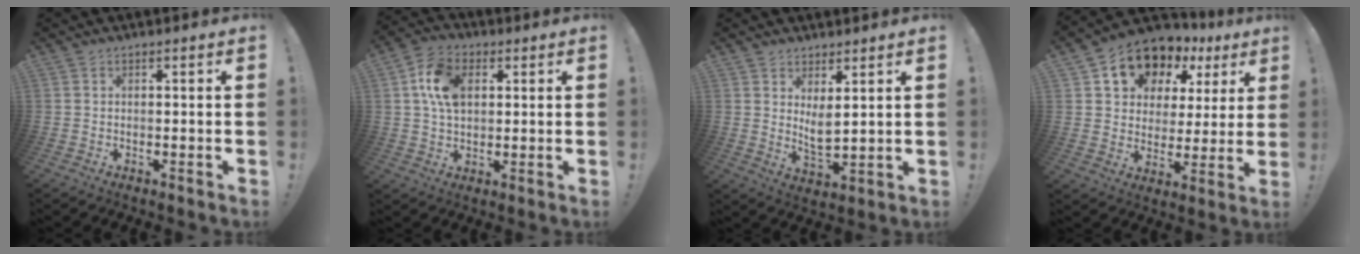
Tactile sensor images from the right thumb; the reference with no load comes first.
{"total": 11.5, "force": [2.6, 7.8, 7.9], "torque": [-0.143, 0.011, 0.049]}
{"total": 5.8, "force": [3.4, 2.0, 4.3], "torque": [-0.064, -0.024, 0.060]}
{"total": 12.3, "force": [7.9, 8.2, 4.6], "torque": [-0.076, -0.056, 0.149]}